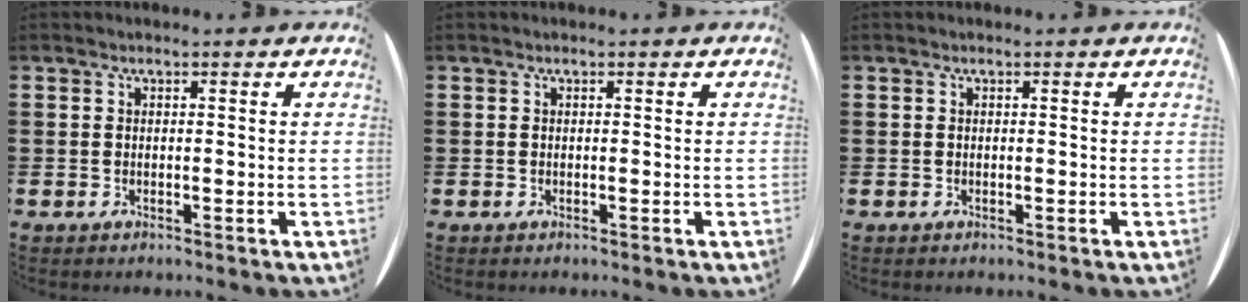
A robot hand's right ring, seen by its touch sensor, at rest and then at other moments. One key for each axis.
{"total": 0.0}
{"total": 0.0}